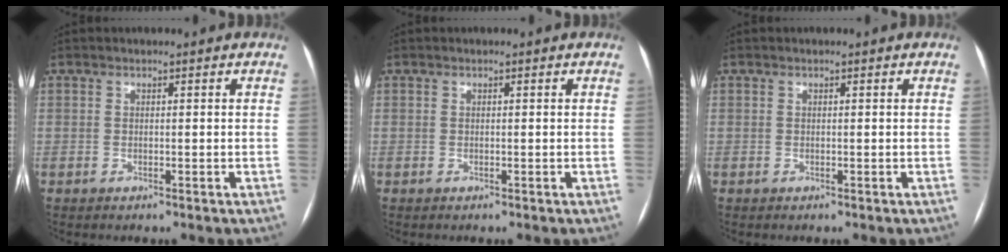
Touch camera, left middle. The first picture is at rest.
{"total": 0.0}
{"total": 0.0}